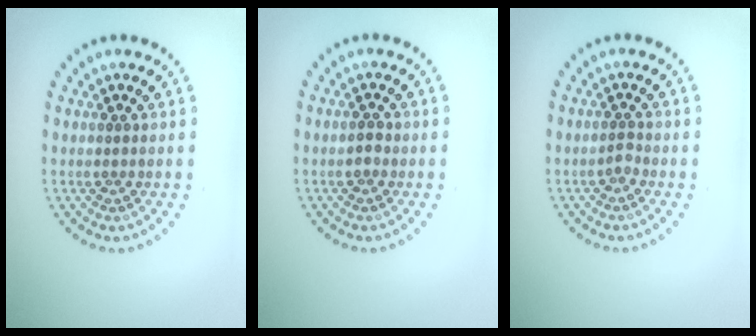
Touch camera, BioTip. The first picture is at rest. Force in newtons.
{"total": 1.0, "press": 1.0, "slide": 0.1}
{"total": 0.8, "press": 0.6, "slide": 0.5}